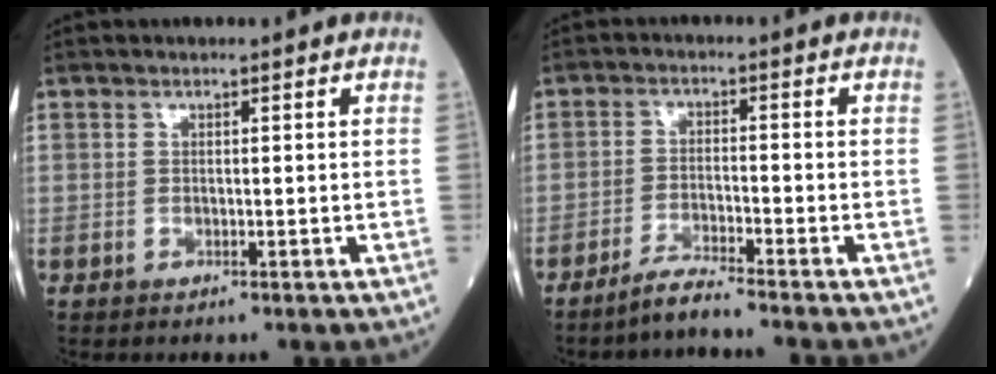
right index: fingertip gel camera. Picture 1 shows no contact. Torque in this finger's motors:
{"motor_torque": [-0.37, -0.02, -0.04, -0.03]}